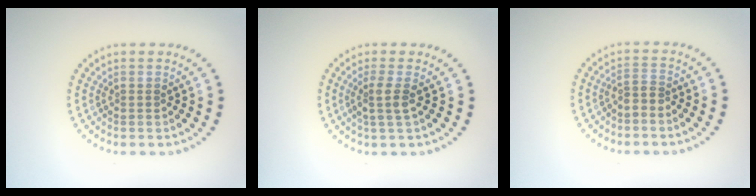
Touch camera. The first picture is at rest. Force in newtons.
{"total": 1.9, "press": 1.5, "slide": 1.2}
{"total": 1.2, "press": 0.7, "slide": 0.9}